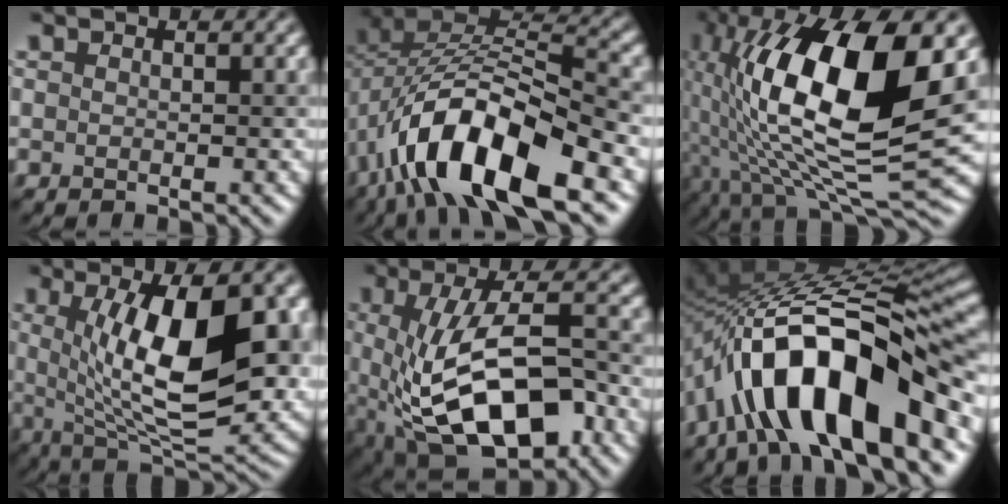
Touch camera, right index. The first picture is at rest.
{"total": 11.9, "force": [-5.6, 5.0, 9.3], "torque": [-0.161, 0.015, -0.103]}
{"total": 16.3, "force": [2.5, 6.2, 14.9], "torque": [-0.267, 0.013, 0.035]}
{"total": 11.7, "force": [1.8, 4.0, 10.9], "torque": [-0.158, 0.000, 0.035]}
{"total": 12.6, "force": [-2.9, 5.9, 10.7], "torque": [-0.186, -0.004, -0.043]}
{"total": 13.4, "force": [-6.2, 4.9, 10.8], "torque": [-0.158, 0.026, -0.107]}